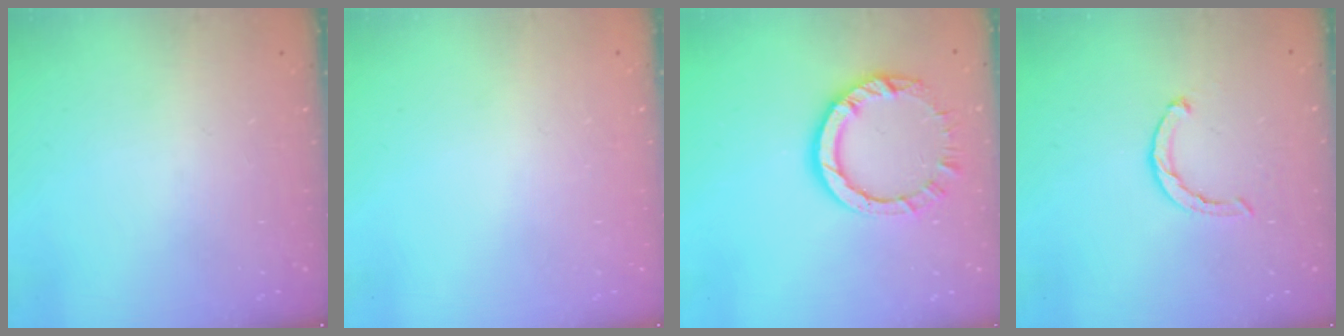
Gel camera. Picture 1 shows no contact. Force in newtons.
{"total": 2.6, "press": 2.6, "slide": 0.2}
{"total": 8.6, "press": 8.5, "slide": 1.0}
{"total": 2.7, "press": 2.7, "slide": 0.4}